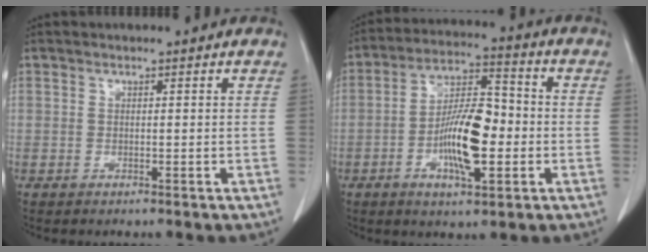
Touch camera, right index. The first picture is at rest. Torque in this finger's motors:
{"motor_torque": [1.21, -0.72, 0.28, 0.15]}